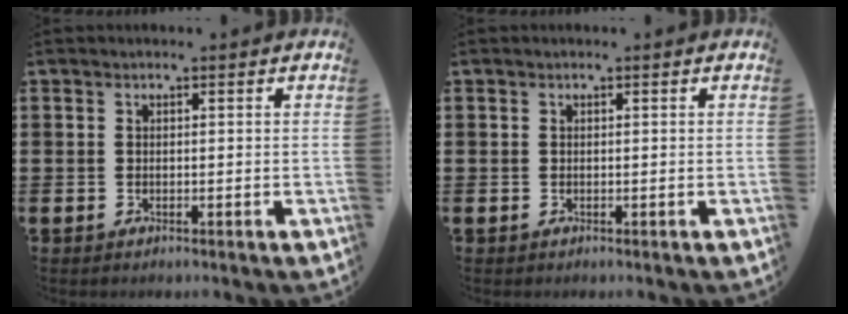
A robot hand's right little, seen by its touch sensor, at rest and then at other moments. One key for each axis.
{"total": 0.0}